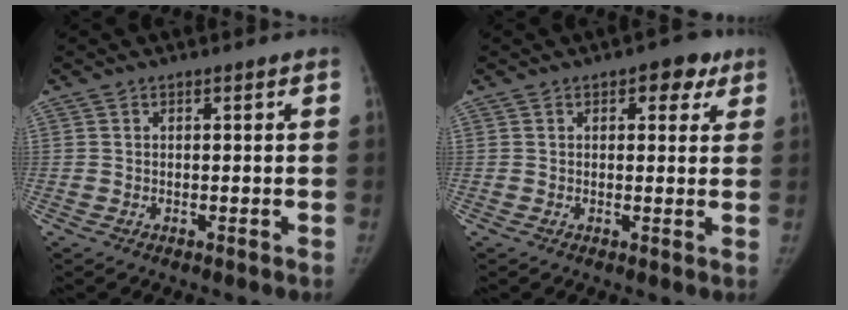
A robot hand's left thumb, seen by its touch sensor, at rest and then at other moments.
{"total": 4.9, "force": [2.4, 2.8, 3.1], "torque": [-0.005, -0.003, 0.021]}